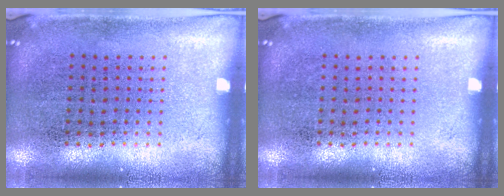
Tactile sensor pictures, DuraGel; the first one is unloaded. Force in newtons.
{"total": 0.0}